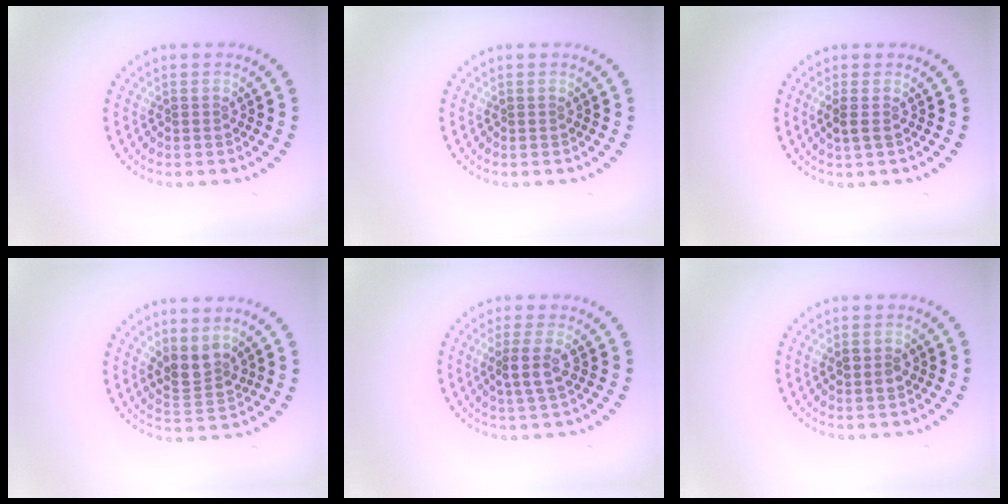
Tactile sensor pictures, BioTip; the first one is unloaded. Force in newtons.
{"total": 0.0}
{"total": 1.3, "press": 1.0, "slide": 0.7}
{"total": 2.5, "press": 2.0, "slide": 1.5}
{"total": 2.5, "press": 2.1, "slide": 1.4}
{"total": 1.5, "press": 1.5, "slide": 0.1}